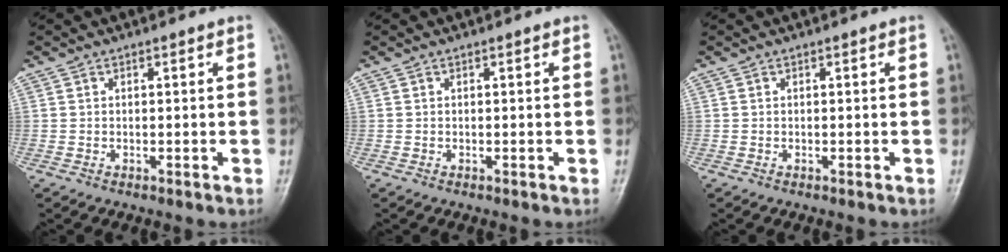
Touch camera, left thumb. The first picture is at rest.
{"total": 0.0}
{"total": 0.0}